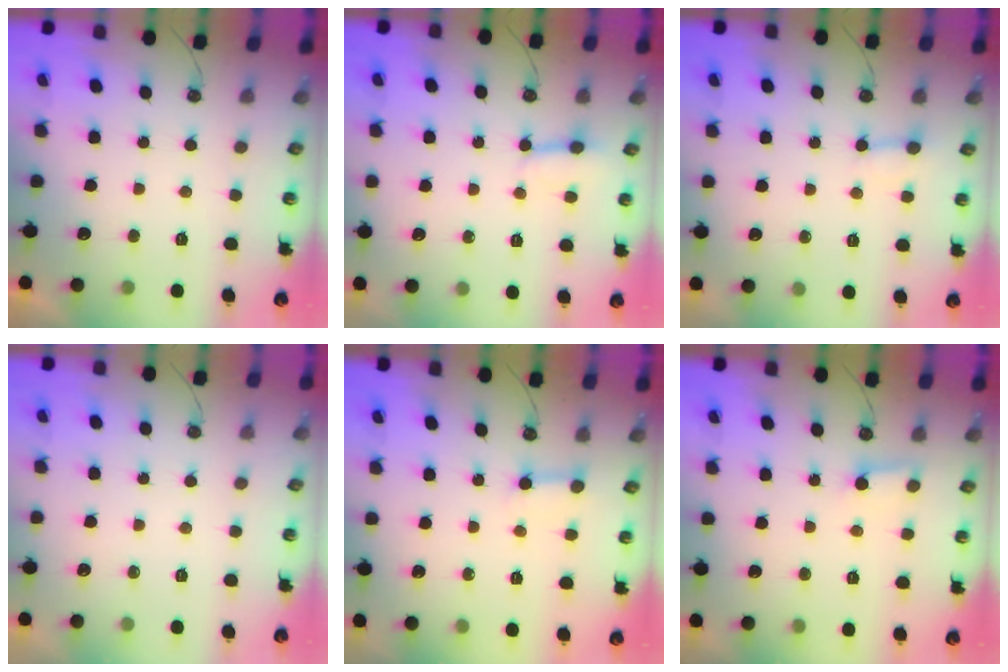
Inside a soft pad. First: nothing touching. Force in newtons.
{"total": 2.8, "press": 2.8, "slide": 0.2}
{"total": 5.6, "press": 5.6, "slide": 0.5}
{"total": 0.0}
{"total": 3.0, "press": 2.9, "slide": 0.5}
{"total": 4.3, "press": 4.2, "slide": 0.6}